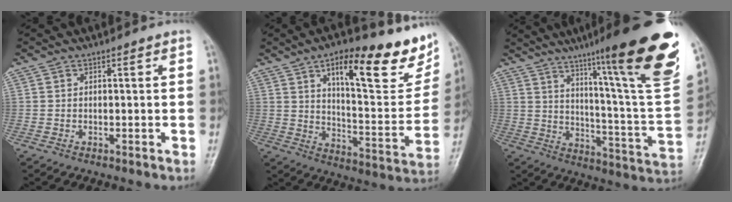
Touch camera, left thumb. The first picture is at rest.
{"total": 22.4, "force": [13.2, 7.6, 16.4], "torque": [-0.177, -0.054, 0.197]}
{"total": 27.8, "force": [17.2, 2.5, 21.8], "torque": [-0.287, -0.078, 0.250]}